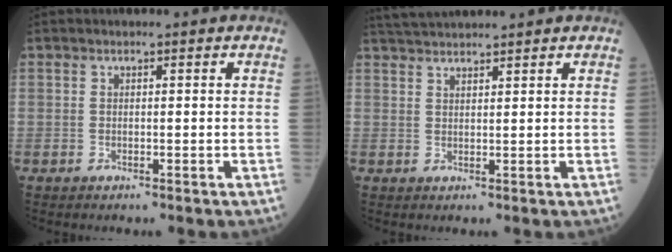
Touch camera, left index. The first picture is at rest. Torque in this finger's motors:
{"motor_torque": [-0.19, -0.41, 0.04, 0.07]}